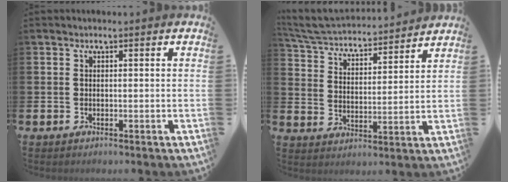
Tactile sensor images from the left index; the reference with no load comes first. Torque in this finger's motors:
{"motor_torque": [-0.12, -0.57, 0.48, 0.18]}